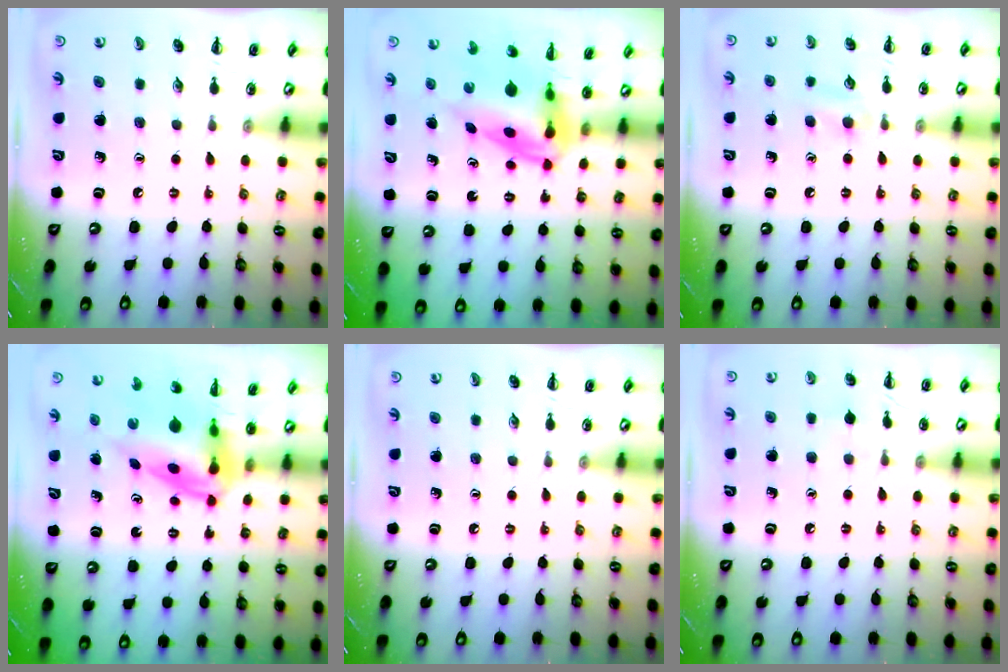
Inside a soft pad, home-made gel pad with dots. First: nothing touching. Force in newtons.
{"total": 3.8, "press": 3.7, "slide": 0.8}
{"total": 6.0, "press": 5.8, "slide": 1.8}
{"total": 3.8, "press": 3.7, "slide": 0.8}
{"total": 0.0}
{"total": 4.9, "press": 4.5, "slide": 1.8}